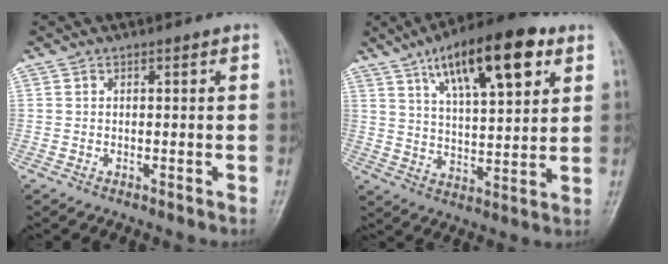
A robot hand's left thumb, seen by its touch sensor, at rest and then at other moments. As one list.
[{"total": 18.2, "force": [9.1, 6.3, 14.5], "torque": [-0.202, -0.025, 0.148]}]